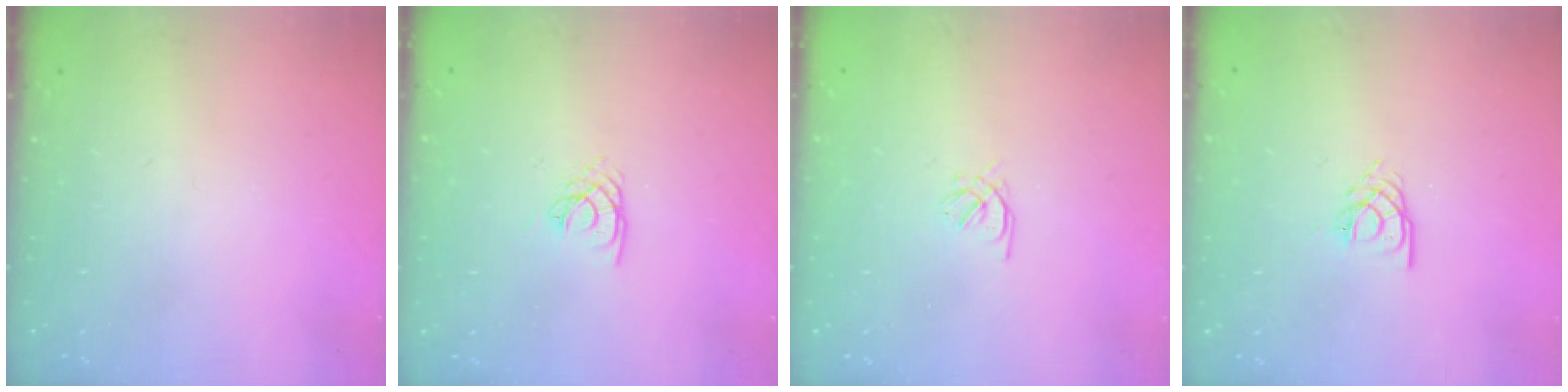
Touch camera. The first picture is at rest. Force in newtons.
{"total": 2.2, "press": 2.2, "slide": 0.2}
{"total": 0.9, "press": 0.8, "slide": 0.4}
{"total": 2.1, "press": 2.1, "slide": 0.3}